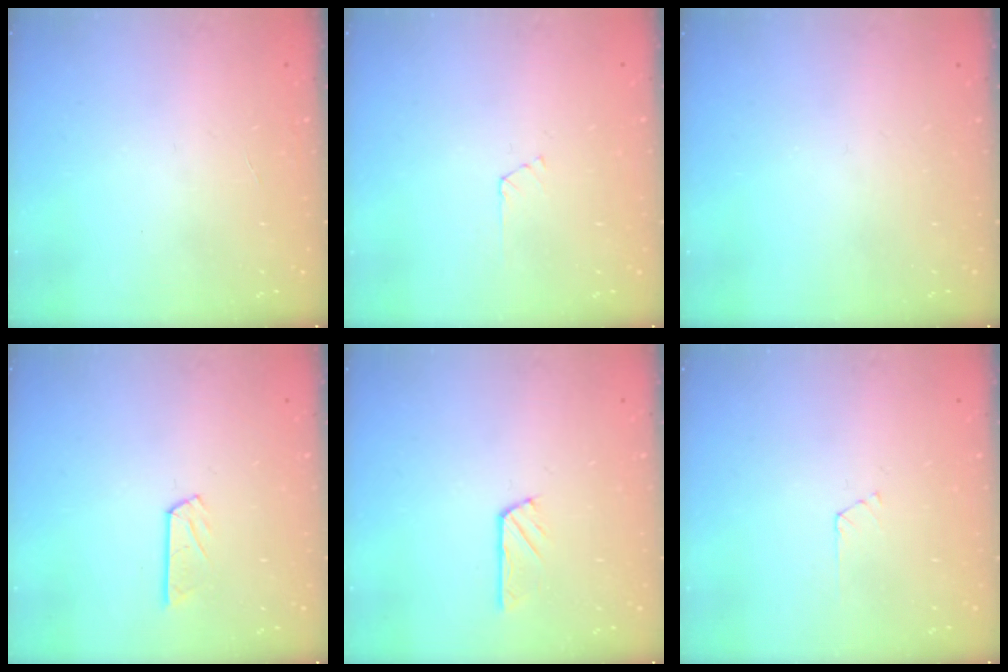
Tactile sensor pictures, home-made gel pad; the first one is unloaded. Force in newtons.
{"total": 1.7, "press": 1.7, "slide": 0.3}
{"total": 0.0}
{"total": 5.4, "press": 5.4, "slide": 0.3}
{"total": 3.0, "press": 3.0, "slide": 0.4}
{"total": 1.7, "press": 1.7, "slide": 0.3}